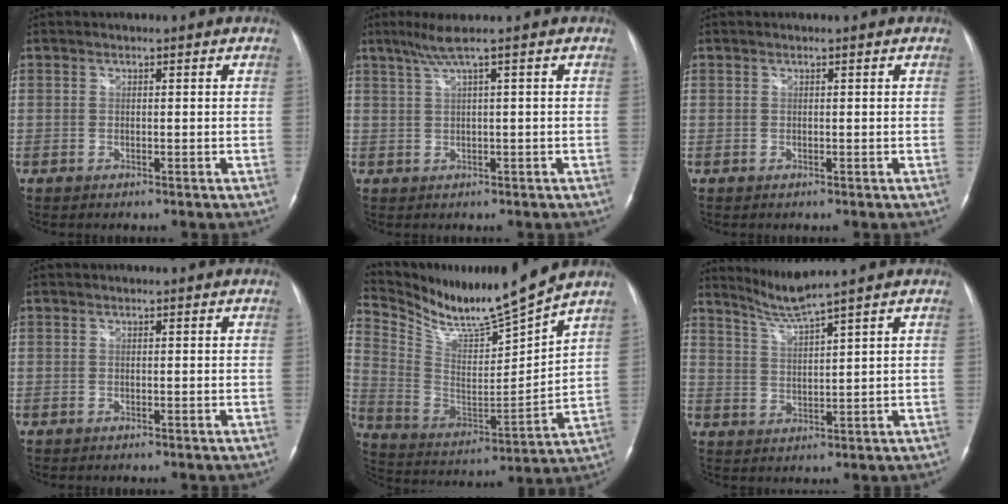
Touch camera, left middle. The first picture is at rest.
{"total": 3.3, "force": [1.7, -1.0, 2.6], "torque": [-0.063, 0.007, 0.040]}
{"total": 0.0}
{"total": 0.0}
{"total": 14.9, "force": [13.7, -1.2, 5.6], "torque": [-0.122, -0.038, 0.252]}
{"total": 4.7, "force": [4.0, -2.0, 1.1], "torque": [-0.032, -0.019, 0.087]}